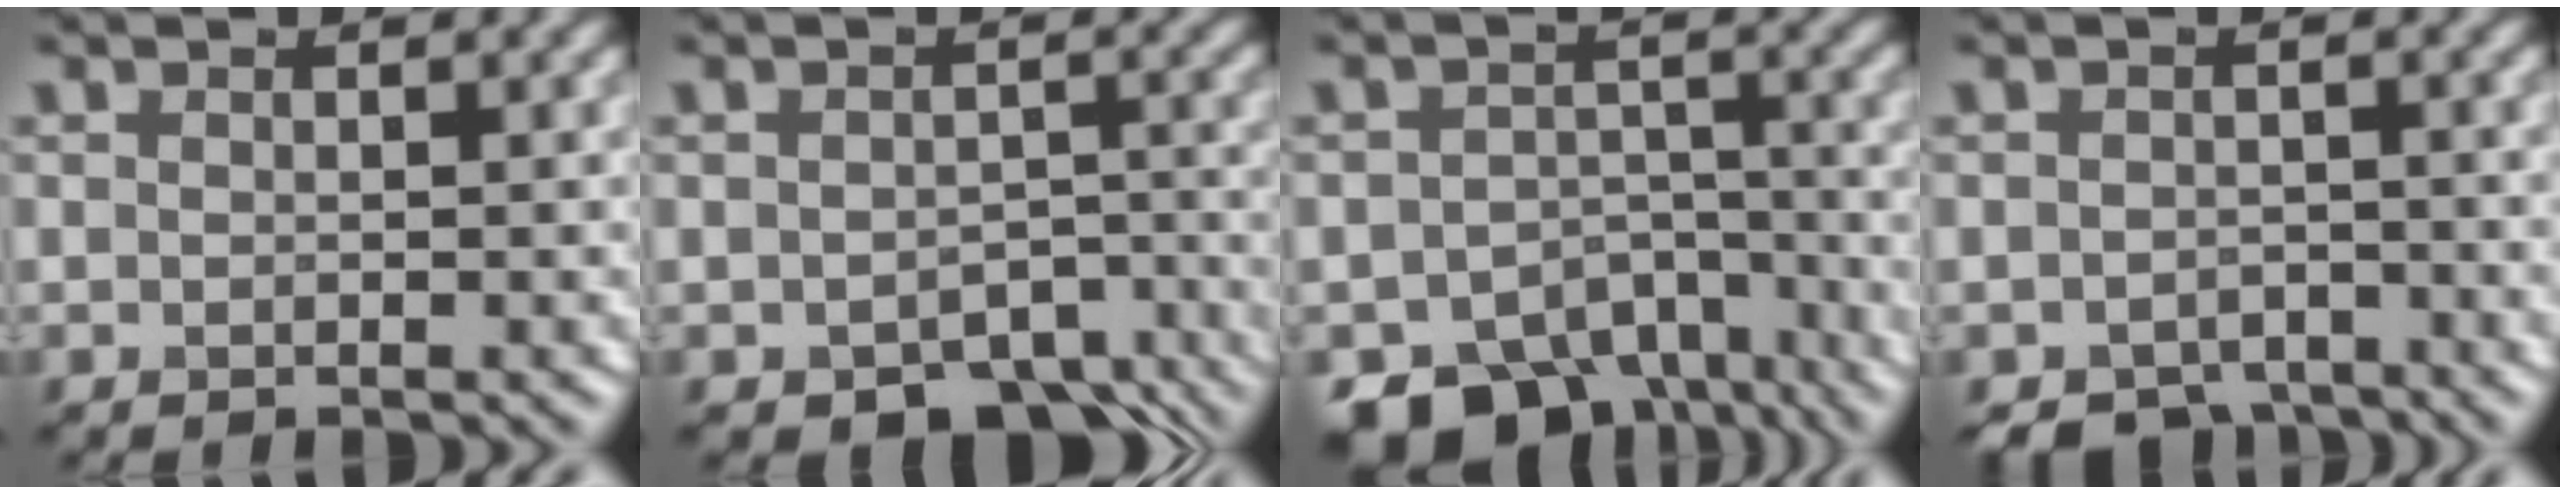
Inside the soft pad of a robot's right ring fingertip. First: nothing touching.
{"total": 5.9, "force": [-3.9, 3.2, 3.0], "torque": [-0.025, -0.017, -0.050]}
{"total": 11.1, "force": [-8.3, 5.8, 4.5], "torque": [-0.064, -0.019, -0.119]}
{"total": 3.5, "force": [-2.9, 1.8, 0.8], "torque": [0.002, -0.005, -0.049]}